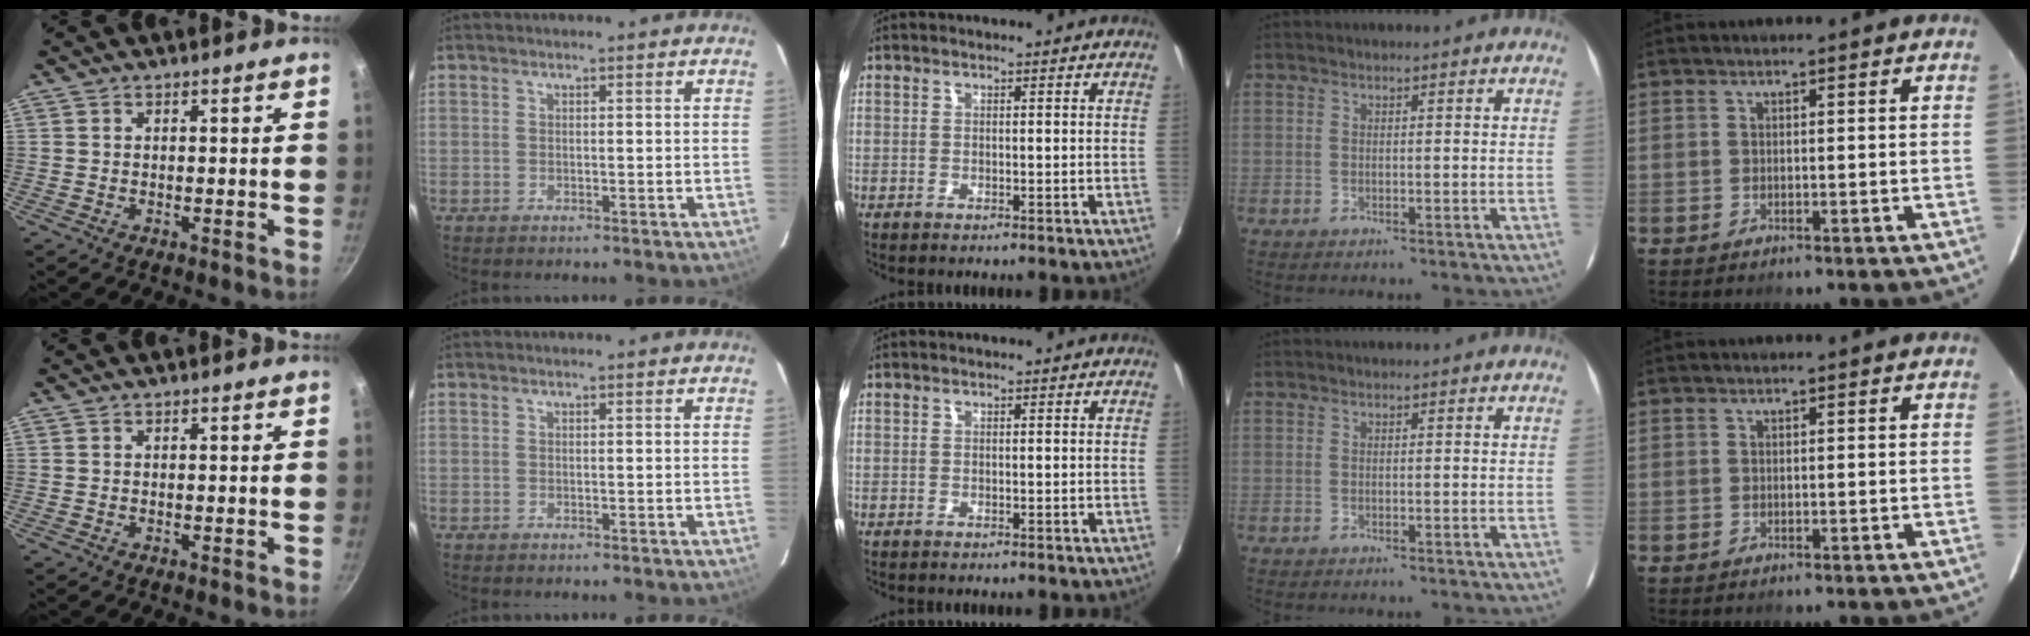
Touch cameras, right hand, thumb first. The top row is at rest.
{}